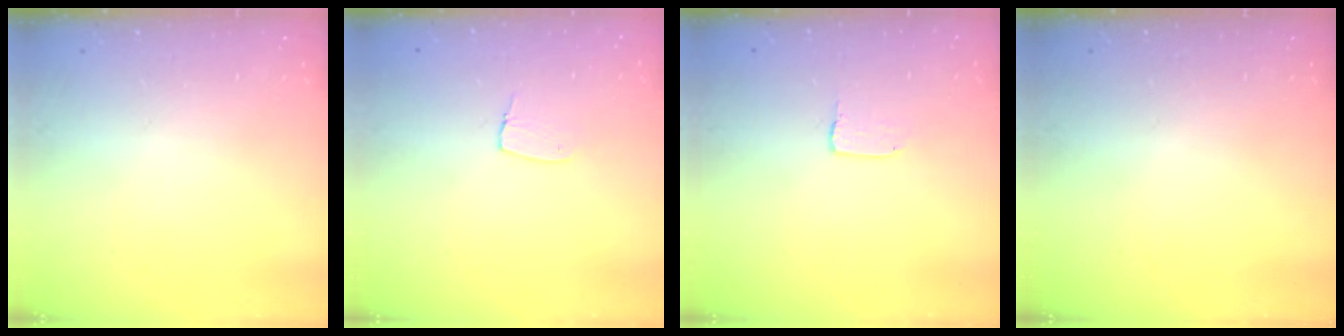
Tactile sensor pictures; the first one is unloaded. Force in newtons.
{"total": 5.6, "press": 5.5, "slide": 0.4}
{"total": 2.0, "press": 2.0, "slide": 0.1}
{"total": 0.0}